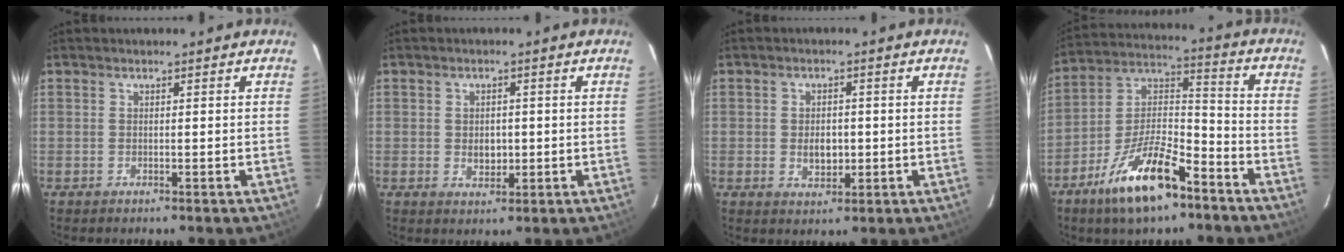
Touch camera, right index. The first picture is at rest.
{"total": 3.2, "force": [-0.2, 2.5, 2.0], "torque": [-0.031, 0.003, -0.001]}
{"total": 4.0, "force": [-0.4, 2.8, 2.9], "torque": [-0.048, 0.002, -0.003]}
{"total": 16.4, "force": [-10.4, 5.7, 11.4], "torque": [-0.224, 0.004, -0.183]}